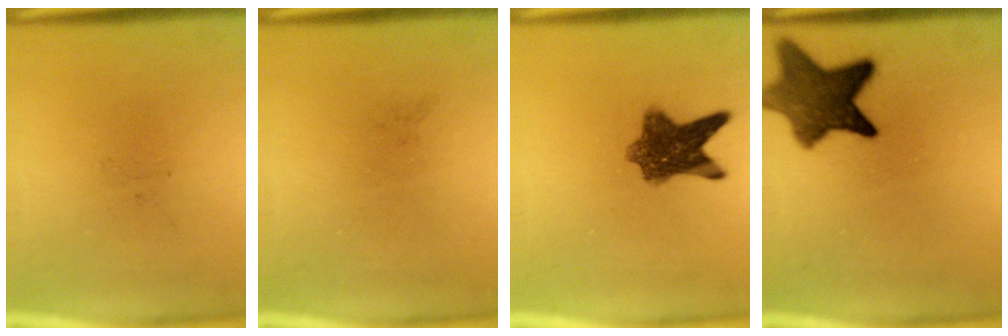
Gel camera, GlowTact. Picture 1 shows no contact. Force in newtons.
{"total": 0.0}
{"total": 7.9}
{"total": 9.9}